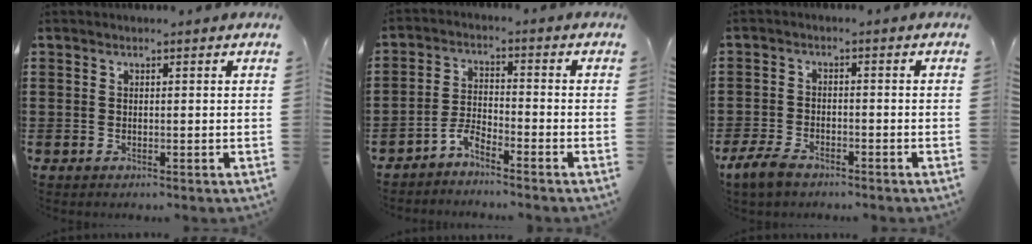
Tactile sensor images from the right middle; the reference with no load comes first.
{"total": 3.6, "force": [-3.4, 0.4, 1.0], "torque": [-0.021, 0.008, -0.070]}
{"total": 3.8, "force": [-2.9, 1.6, 2.0], "torque": [-0.056, 0.003, -0.062]}